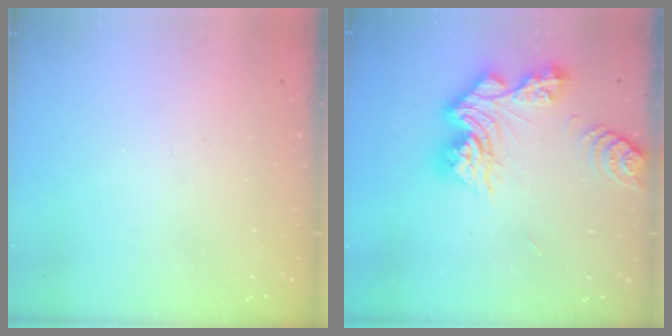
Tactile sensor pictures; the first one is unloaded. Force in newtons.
{"total": 14.3, "press": 14.2, "slide": 1.5}